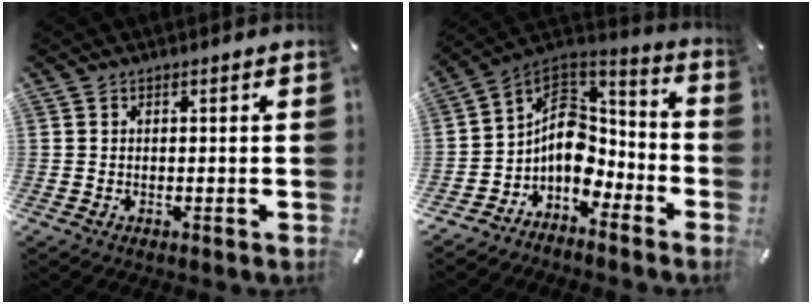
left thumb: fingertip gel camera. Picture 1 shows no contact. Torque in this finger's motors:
{"motor_torque": [-0.50, 1.59, 0.41, 0.00, 0.28]}